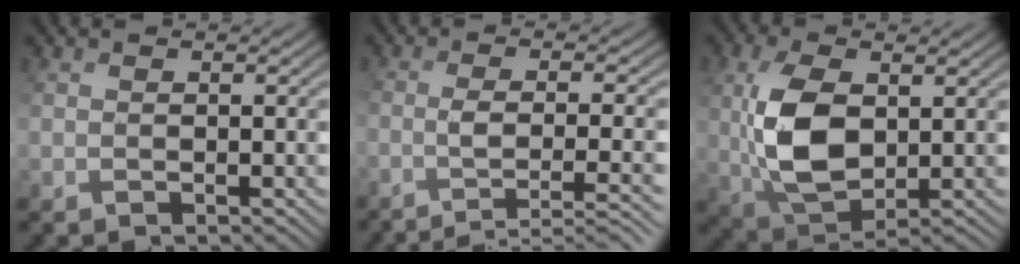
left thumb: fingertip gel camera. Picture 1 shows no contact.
{"total": 7.1, "force": [-3.3, 1.9, 6.0], "torque": [-0.088, -0.007, -0.047]}
{"total": 9.3, "force": [1.0, 5.0, 7.8], "torque": [-0.179, -0.001, 0.022]}